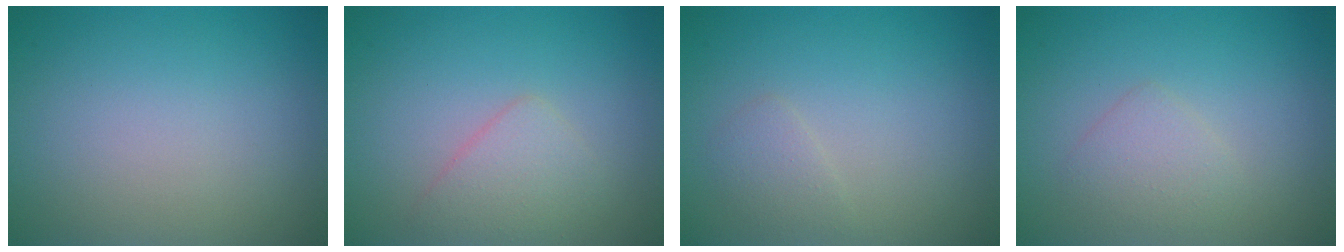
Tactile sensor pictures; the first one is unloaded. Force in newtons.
{"total": 2.2, "press": 2.2, "slide": 0.0}
{"total": 1.2, "press": 1.2, "slide": 0.1}
{"total": 1.8, "press": 1.8, "slide": 0.1}